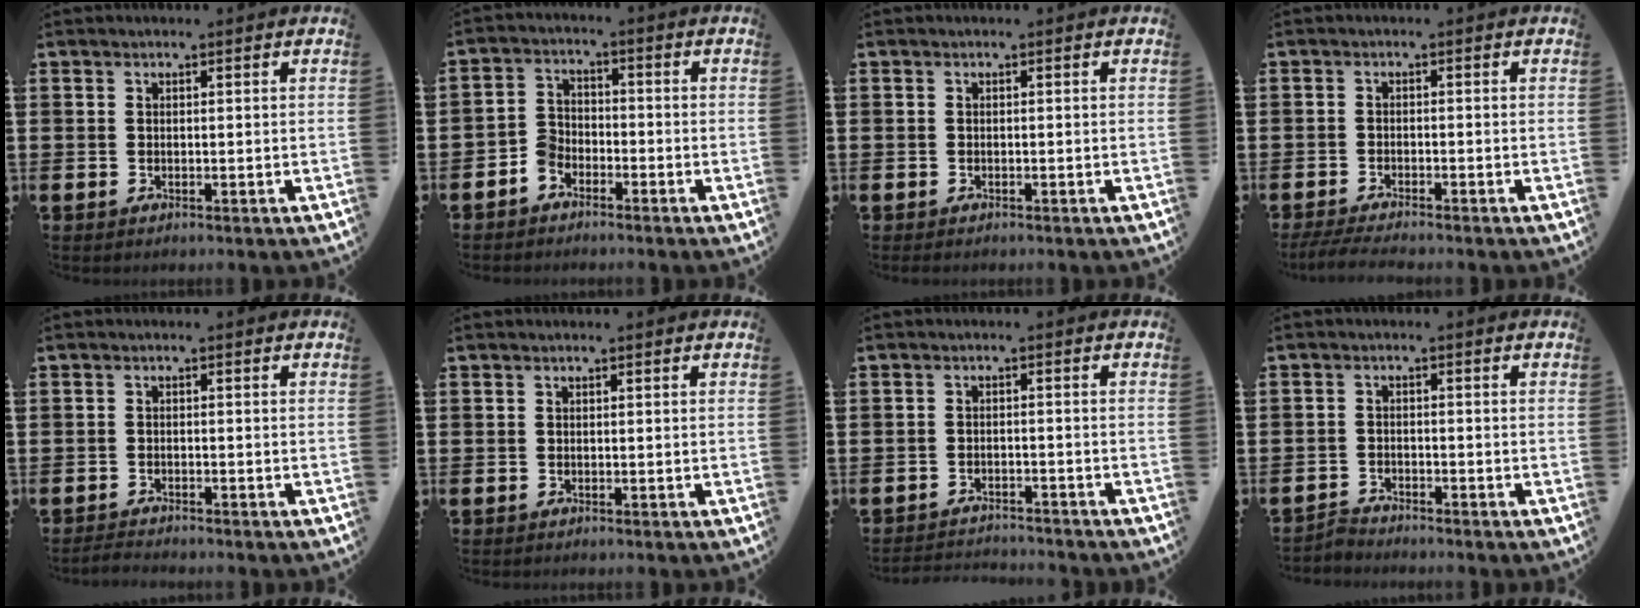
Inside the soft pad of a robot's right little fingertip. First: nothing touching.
{"total": 3.7, "force": [-2.7, 2.3, 1.0], "torque": [-0.020, 0.013, -0.053]}
{"total": 0.0}
{"total": 1.9, "force": [-1.7, 0.0, 0.9], "torque": [-0.021, 0.001, -0.035]}
{"total": 1.2, "force": [-1.2, 0.1, 0.1], "torque": [-0.005, 0.001, -0.024]}
{"total": 0.0}
{"total": 2.2, "force": [-2.2, 0.0, -0.2], "torque": [-0.003, 0.003, -0.048]}
{"total": 1.9, "force": [-1.9, 0.1, -0.2], "torque": [-0.002, 0.004, -0.040]}